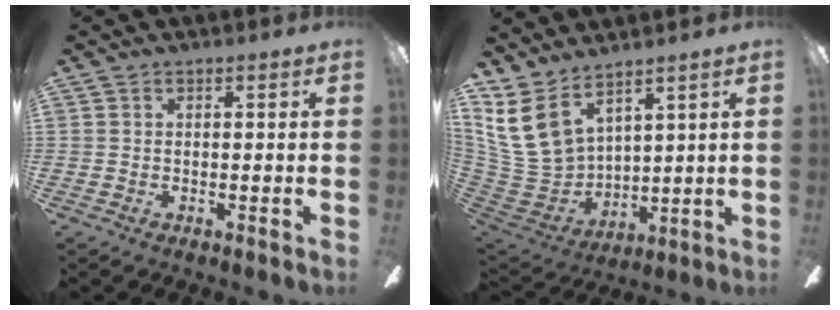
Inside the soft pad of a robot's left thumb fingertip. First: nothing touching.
{"total": 13.8, "force": [8.3, 8.5, 6.9], "torque": [-0.175, -0.048, 0.162]}